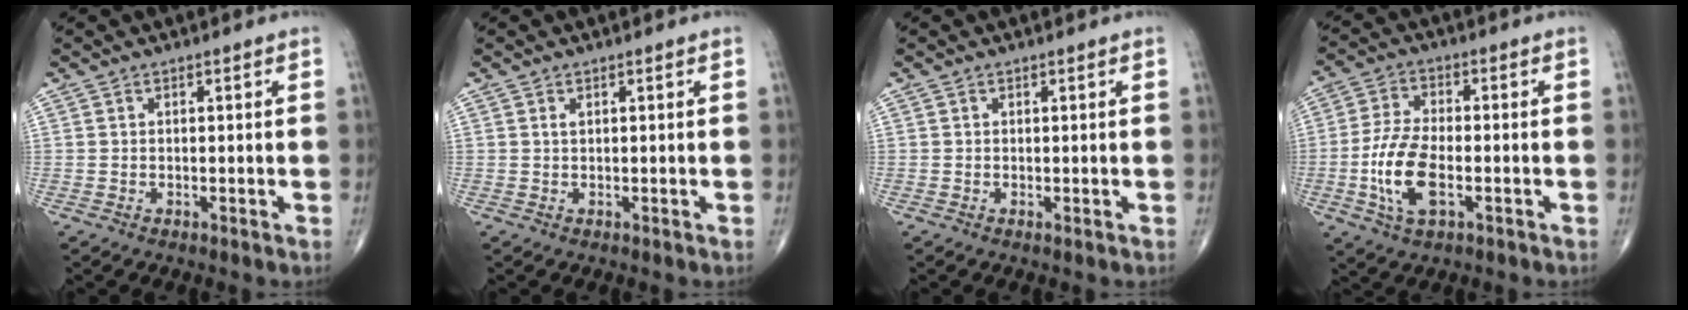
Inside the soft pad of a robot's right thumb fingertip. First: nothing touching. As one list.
[{"total": 0.5, "force": [0.2, 0.2, 0.4], "torque": [-0.010, 0.003, 0.006]}, {"total": 0.0}, {"total": 10.4, "force": [-2.7, 4.7, 8.9], "torque": [-0.189, 0.010, -0.054]}]